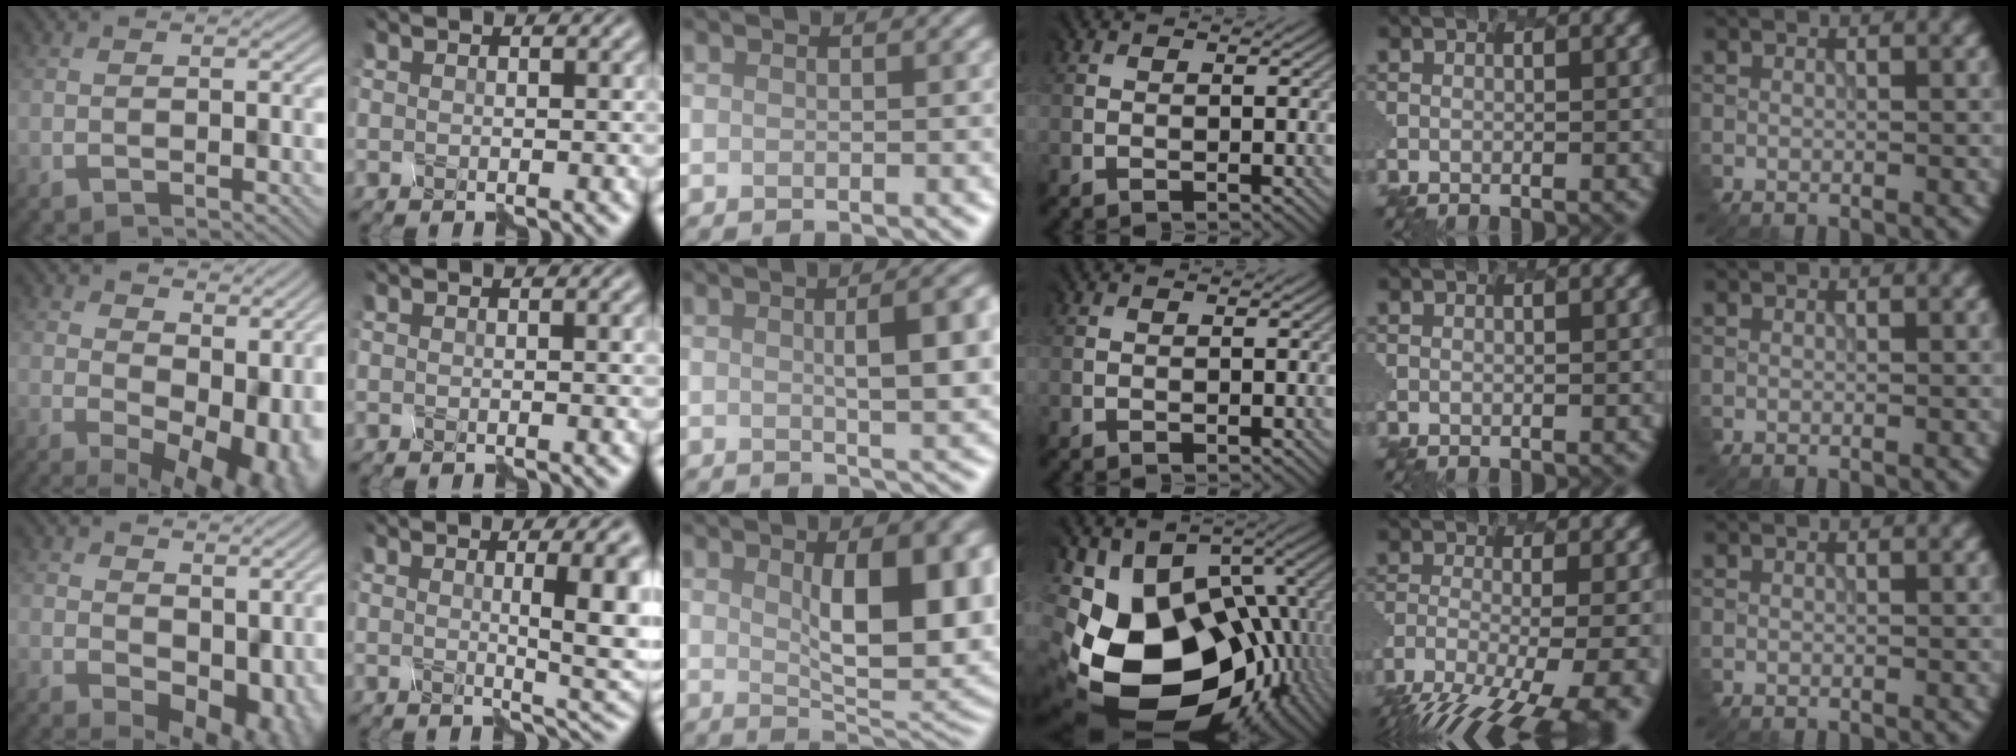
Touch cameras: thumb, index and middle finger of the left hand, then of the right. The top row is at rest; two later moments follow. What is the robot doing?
{"motion": "disassemble", "object": "spray bottle"}